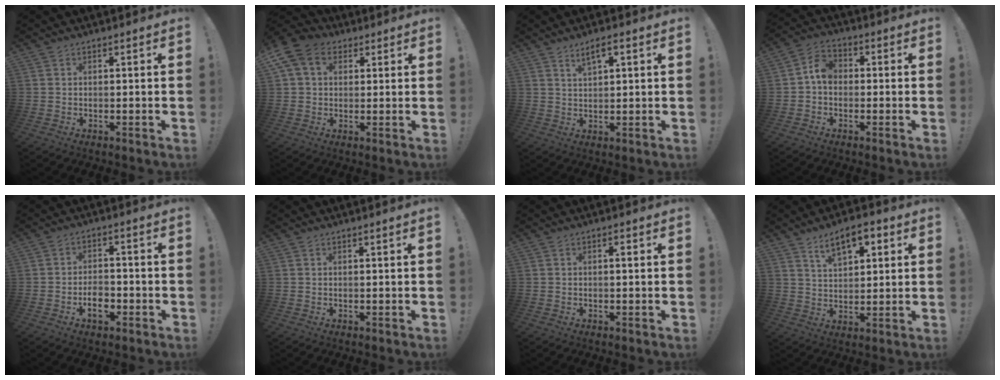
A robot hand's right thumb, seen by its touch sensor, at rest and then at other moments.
{"total": 10.3, "force": [4.0, 7.6, 5.7], "torque": [-0.105, -0.003, 0.079]}
{"total": 4.3, "force": [2.6, 1.1, 3.3], "torque": [-0.051, -0.010, 0.041]}
{"total": 6.0, "force": [-0.6, 4.4, 4.1], "torque": [-0.068, 0.017, -0.006]}
{"total": 5.8, "force": [-2.8, 3.7, 3.4], "torque": [-0.041, 0.016, -0.049]}
{"total": 0.7, "force": [0.5, -0.3, 0.3], "torque": [0.003, -0.003, 0.007]}
{"total": 0.9, "force": [0.3, -0.1, 0.8], "torque": [-0.009, -0.001, 0.002]}
{"total": 9.3, "force": [5.3, 4.5, 6.3], "torque": [-0.091, -0.015, 0.092]}